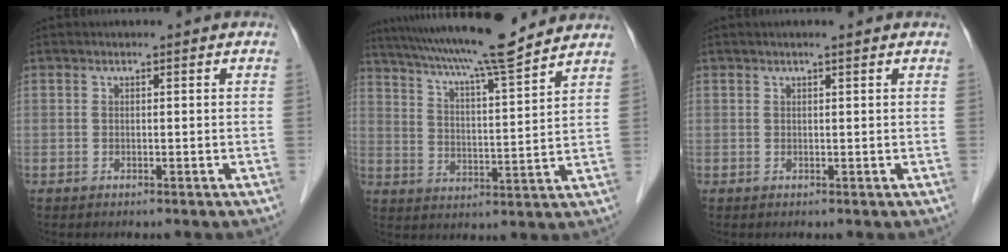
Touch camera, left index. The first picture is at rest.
{"total": 17.0, "force": [14.8, 0.3, 8.3], "torque": [-0.146, 0.014, 0.227]}
{"total": 1.6, "force": [1.3, 0.0, 1.0], "torque": [-0.013, 0.014, 0.020]}